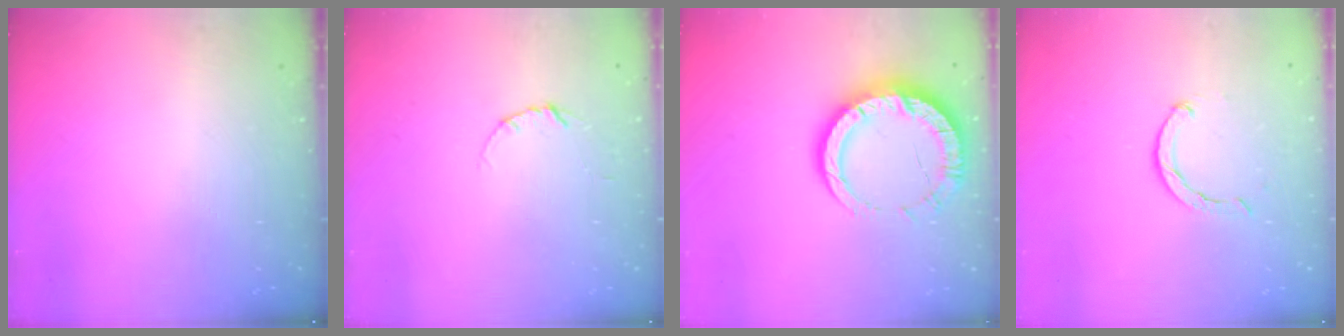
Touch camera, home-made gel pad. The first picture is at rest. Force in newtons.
{"total": 3.7, "press": 3.7, "slide": 0.4}
{"total": 14.4, "press": 14.3, "slide": 1.4}
{"total": 1.9, "press": 1.9, "slide": 0.3}